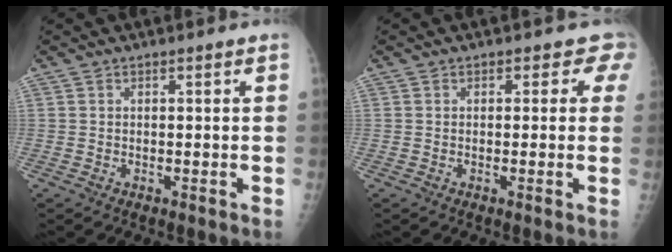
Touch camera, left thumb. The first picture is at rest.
{"total": 2.5, "force": [1.6, 1.9, 0.3], "torque": [0.026, -0.005, -0.007]}